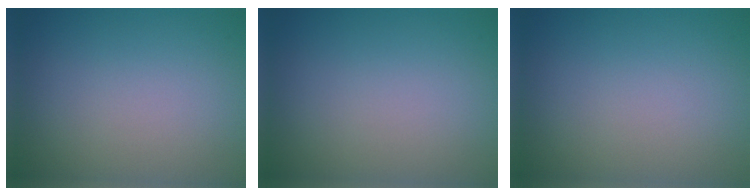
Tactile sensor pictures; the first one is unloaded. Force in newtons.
{"total": 0.0}
{"total": 0.0}